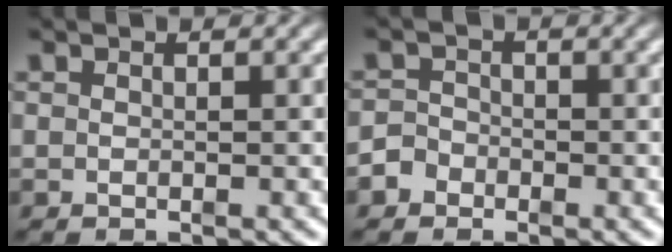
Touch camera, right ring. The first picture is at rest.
{"total": 2.4, "force": [-1.4, 1.9, 0.3], "torque": [-0.010, -0.007, -0.029]}